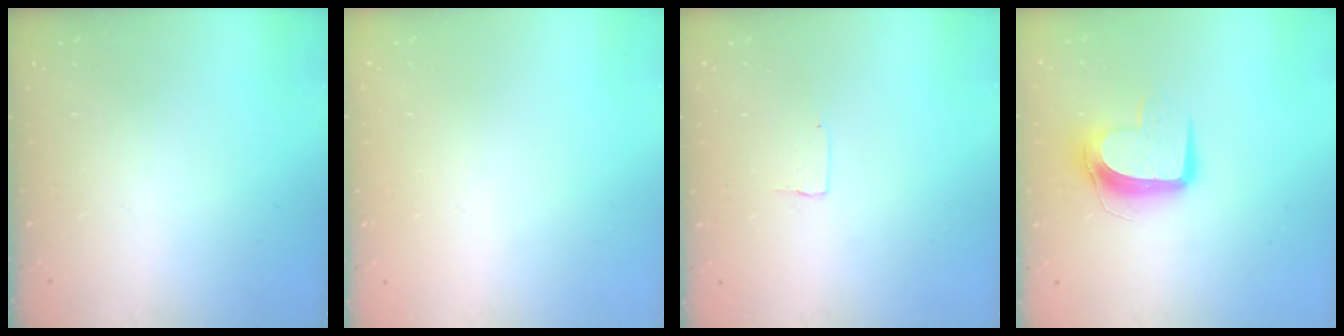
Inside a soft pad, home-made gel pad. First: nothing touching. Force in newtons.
{"total": 0.0}
{"total": 3.1, "press": 3.1, "slide": 0.2}
{"total": 10.4, "press": 10.4, "slide": 0.6}